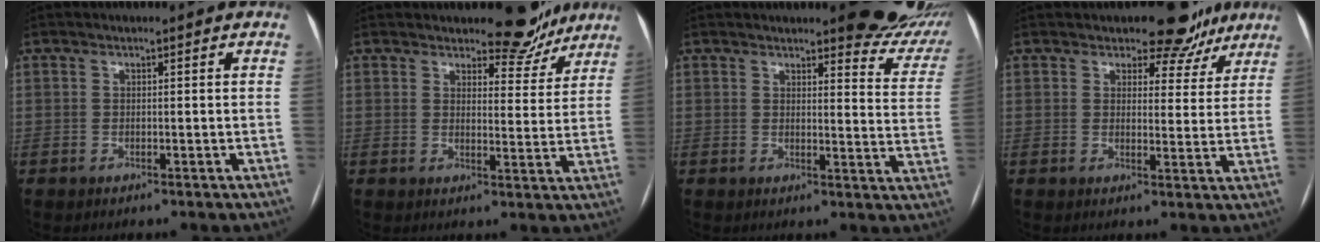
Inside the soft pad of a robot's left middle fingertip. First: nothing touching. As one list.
[{"total": 6.9, "force": [6.1, 2.6, 1.7], "torque": [-0.010, -0.017, 0.072]}, {"total": 13.0, "force": [11.5, 2.9, 5.4], "torque": [-0.034, -0.053, 0.106]}, {"total": 7.7, "force": [6.3, 4.0, 2.0], "torque": [-0.002, -0.007, 0.066]}]